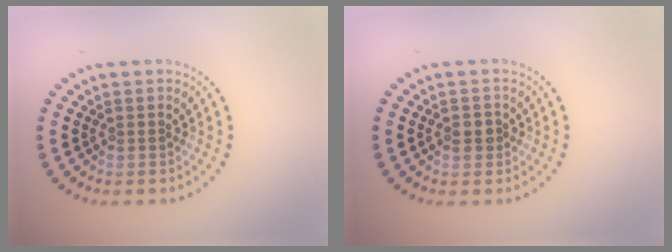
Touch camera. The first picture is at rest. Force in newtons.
{"total": 1.4, "press": 1.4, "slide": 0.4}